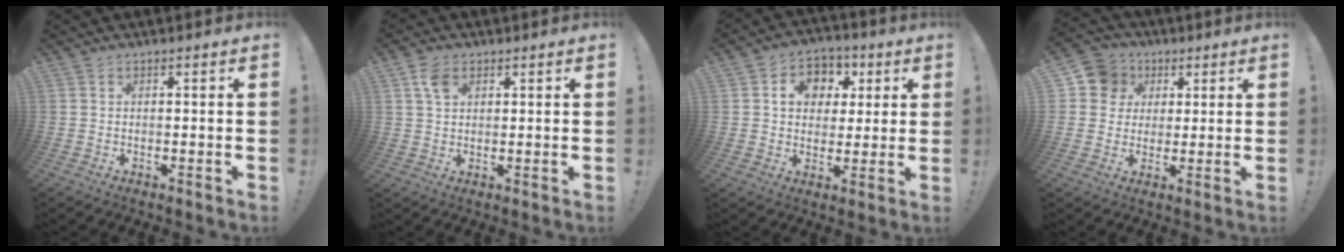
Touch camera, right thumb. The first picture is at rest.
{"total": 4.9, "force": [2.3, 3.1, 3.0], "torque": [-0.048, -0.004, 0.044]}
{"total": 10.2, "force": [3.2, 8.6, 4.5], "torque": [-0.063, -0.009, 0.062]}
{"total": 9.9, "force": [3.1, 9.1, 2.5], "torque": [-0.036, -0.006, 0.065]}